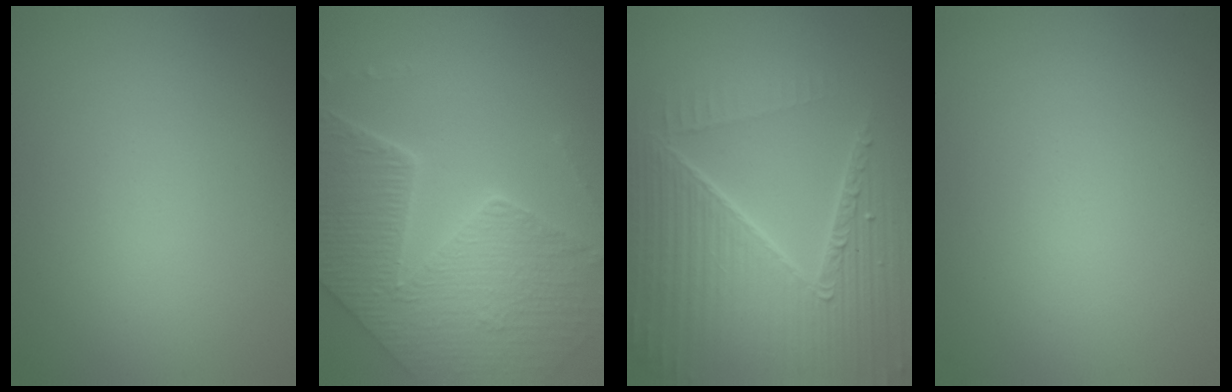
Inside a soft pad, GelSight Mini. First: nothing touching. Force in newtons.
{"total": 8.5, "press": 6.0, "slide": 6.1}
{"total": 9.6, "press": 6.2, "slide": 7.3}
{"total": 0.0}